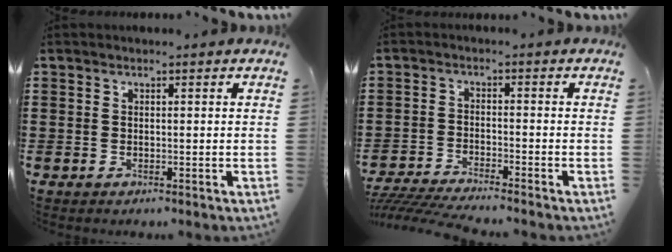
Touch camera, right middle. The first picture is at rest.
{"total": 4.3, "force": [-4.1, -0.1, 1.2], "torque": [-0.033, -0.012, -0.086]}